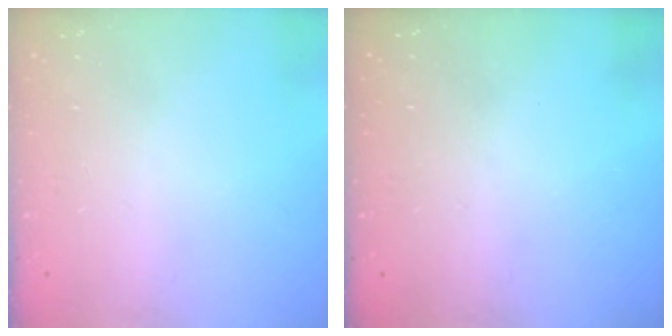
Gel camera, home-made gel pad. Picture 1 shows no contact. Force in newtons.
{"total": 3.1, "press": 2.9, "slide": 1.0}